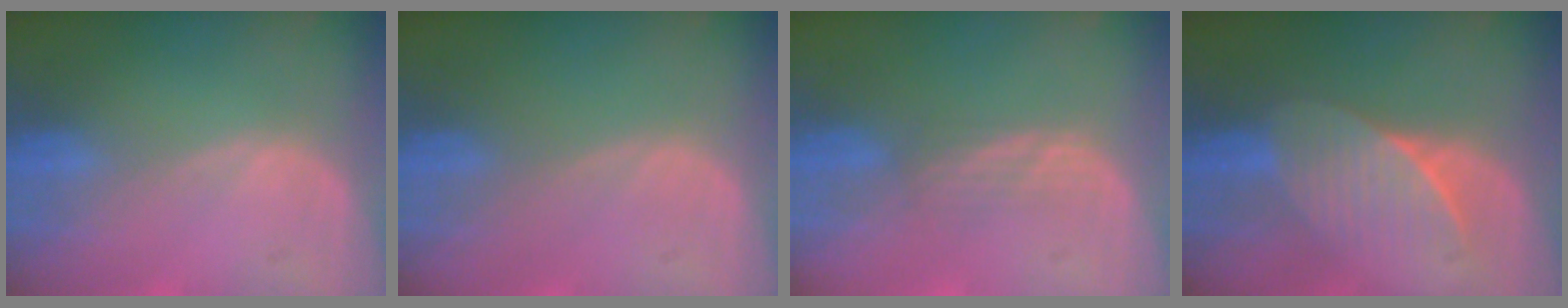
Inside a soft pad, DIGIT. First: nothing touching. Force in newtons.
{"total": 0.0}
{"total": 2.3, "press": 2.2, "slide": 0.5}
{"total": 7.3, "press": 6.7, "slide": 2.9}